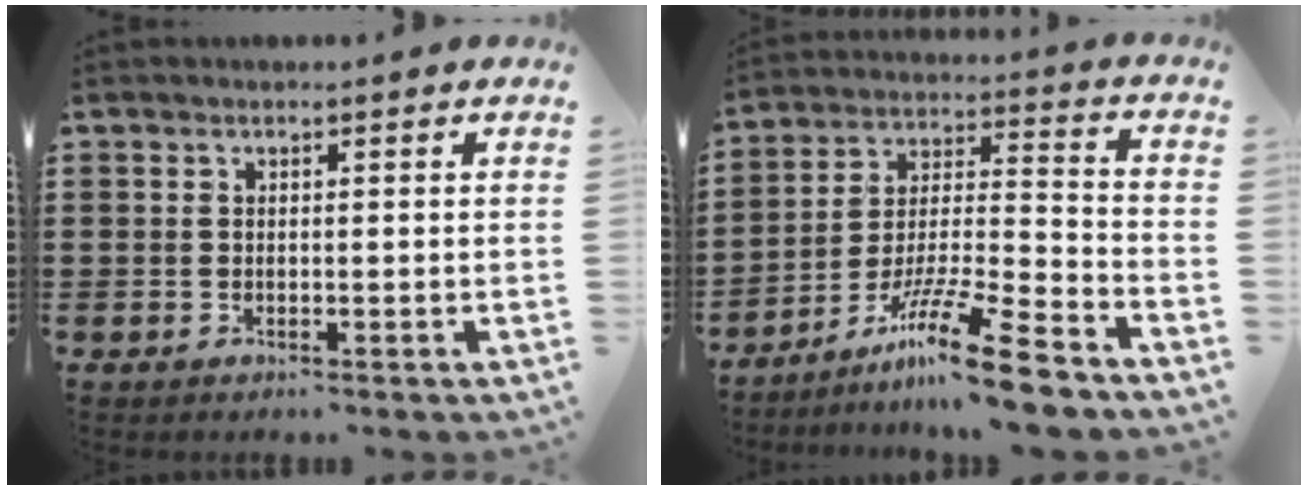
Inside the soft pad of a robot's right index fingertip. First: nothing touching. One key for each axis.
{"total": 14.1, "fx": -10.7, "fy": 0.8, "fz": 9.2, "tx": -0.155, "ty": 0.028, "tz": -0.200}